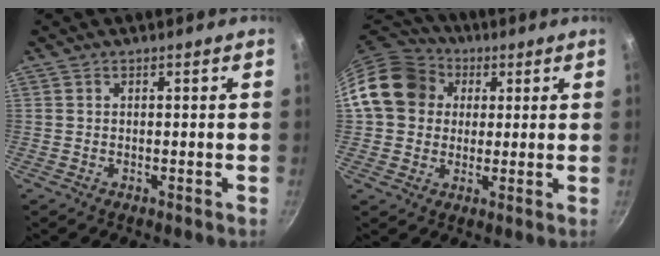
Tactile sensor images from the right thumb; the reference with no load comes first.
{"total": 14.7, "force": [3.1, 12.6, 7.0], "torque": [-0.102, 0.026, 0.042]}